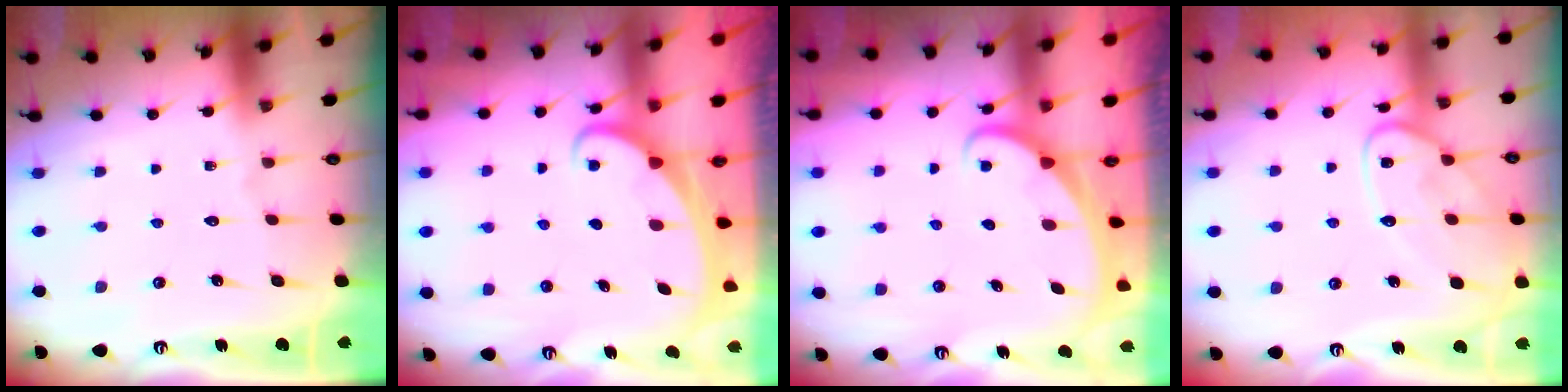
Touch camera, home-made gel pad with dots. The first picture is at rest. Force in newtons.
{"total": 1.9, "press": 1.9, "slide": 0.2}
{"total": 1.8, "press": 1.8, "slide": 0.1}
{"total": 13.2, "press": 13.2, "slide": 1.0}